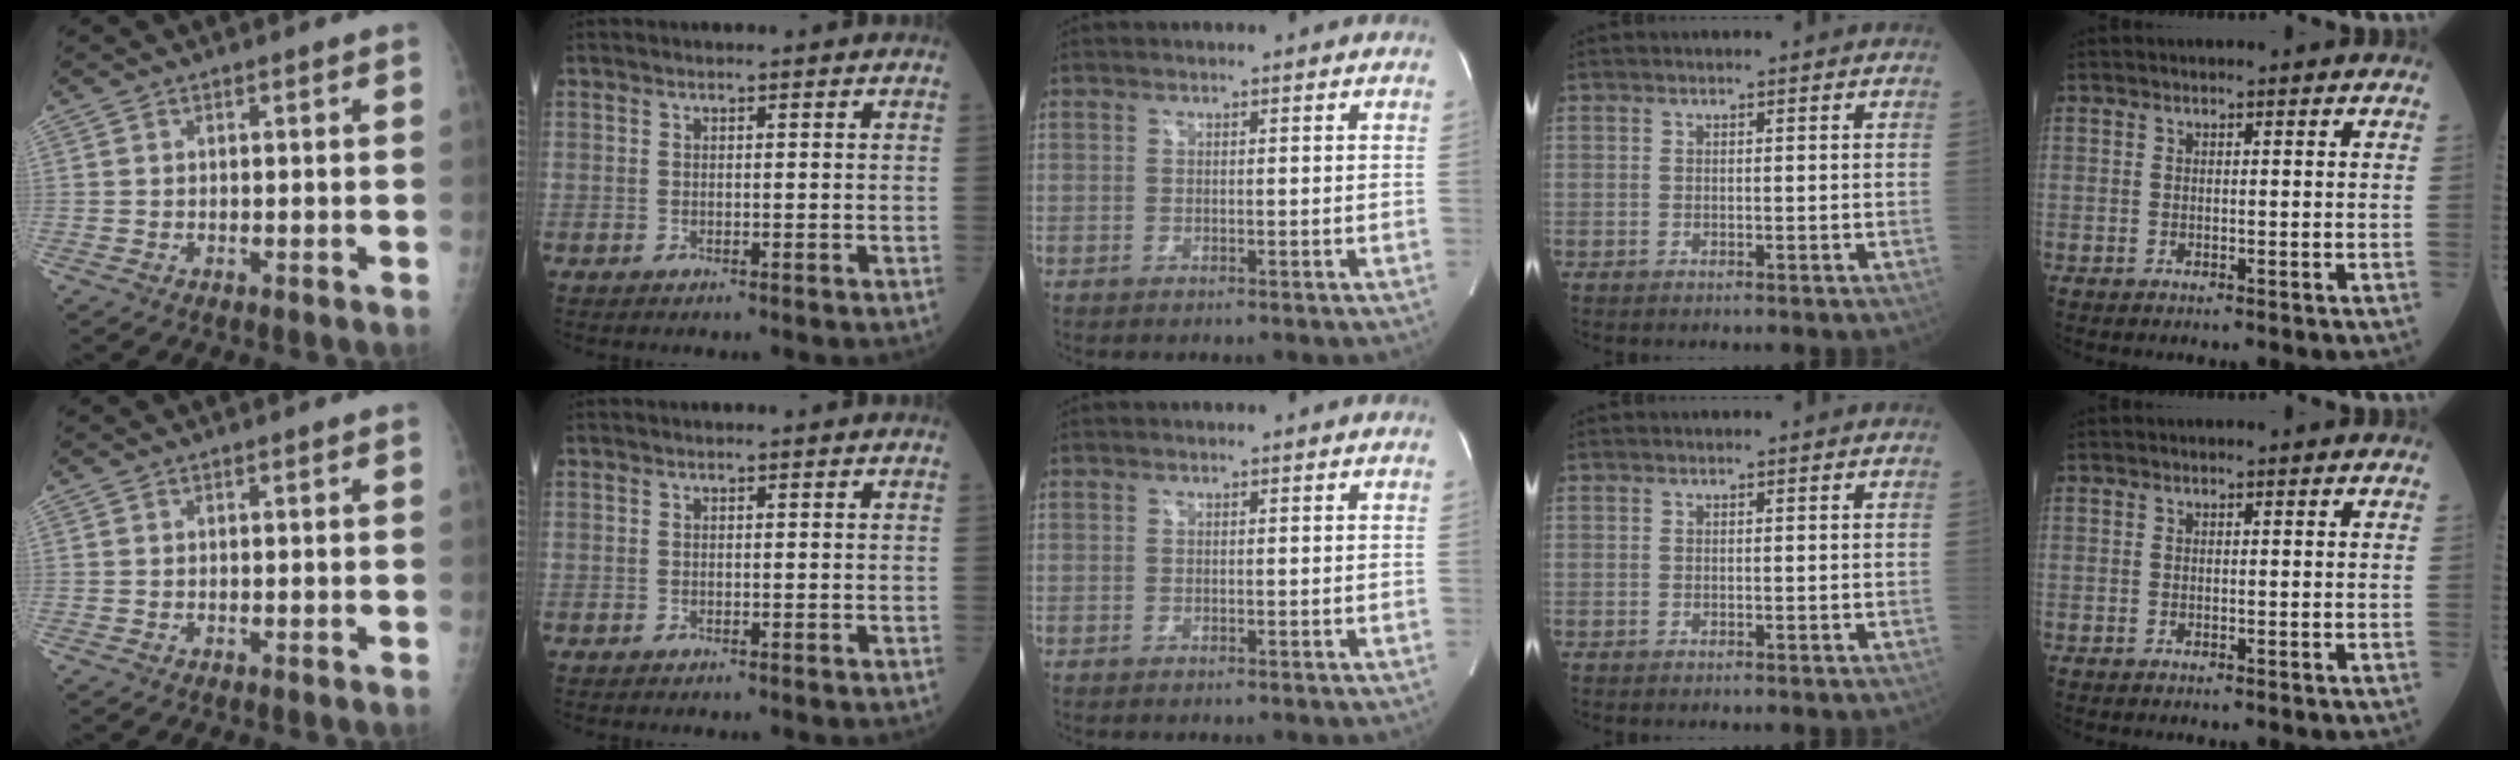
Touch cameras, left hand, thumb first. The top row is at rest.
{}